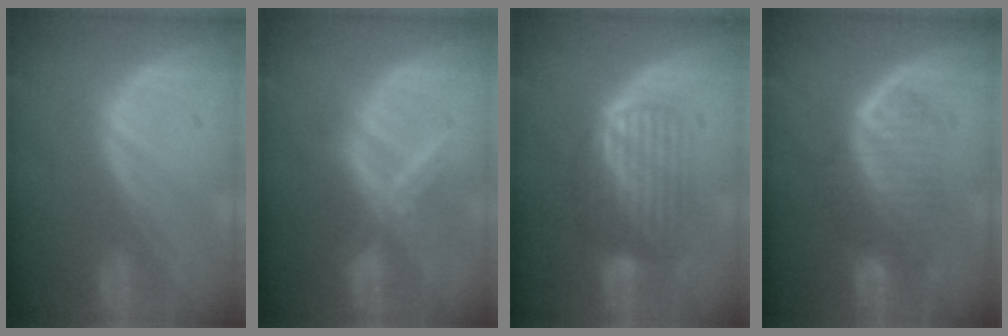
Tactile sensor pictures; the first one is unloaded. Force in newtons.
{"total": 6.0, "press": 5.9, "slide": 1.1}
{"total": 6.7, "press": 6.4, "slide": 1.9}
{"total": 6.7, "press": 6.4, "slide": 1.7}